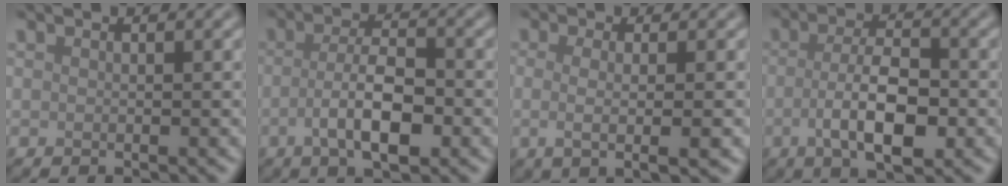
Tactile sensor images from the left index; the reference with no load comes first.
{"total": 5.2, "force": [-1.4, 1.7, 4.7], "torque": [-0.087, -0.002, -0.027]}
{"total": 3.8, "force": [-0.3, 1.1, 3.6], "torque": [-0.052, -0.004, -0.006]}
{"total": 5.9, "force": [-1.4, 2.2, 5.3], "torque": [-0.098, -0.005, -0.024]}